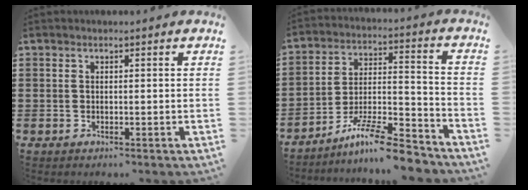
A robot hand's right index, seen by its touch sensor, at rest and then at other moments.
{"total": 11.2, "force": [-9.3, 1.2, 6.1], "torque": [-0.093, 0.026, -0.175]}